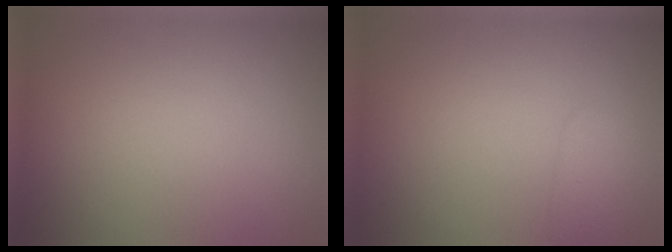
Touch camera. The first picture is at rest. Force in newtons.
{"total": 1.6, "press": 1.6, "slide": 0.1}